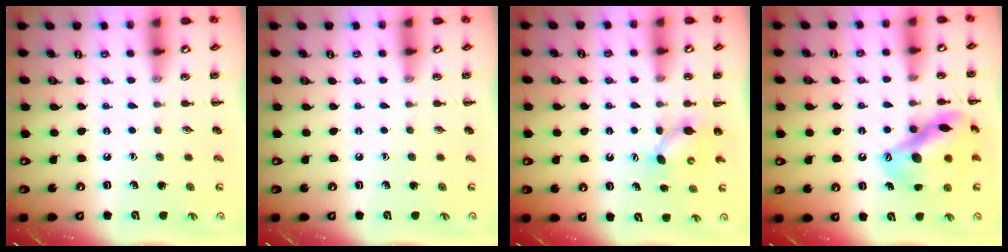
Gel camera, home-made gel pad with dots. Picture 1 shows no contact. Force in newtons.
{"total": 0.0}
{"total": 4.8, "press": 4.7, "slide": 1.1}
{"total": 15.5, "press": 15.0, "slide": 3.9}